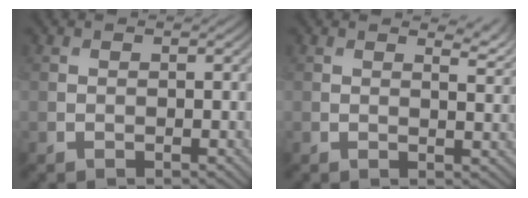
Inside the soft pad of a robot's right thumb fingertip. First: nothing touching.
{"total": 2.6, "force": [2.0, 0.6, 1.6], "torque": [-0.022, -0.009, 0.032]}